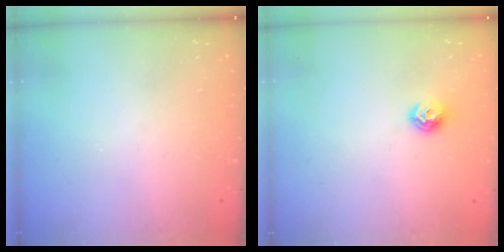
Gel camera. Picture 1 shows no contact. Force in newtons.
{"total": 7.0, "press": 6.9, "slide": 0.9}